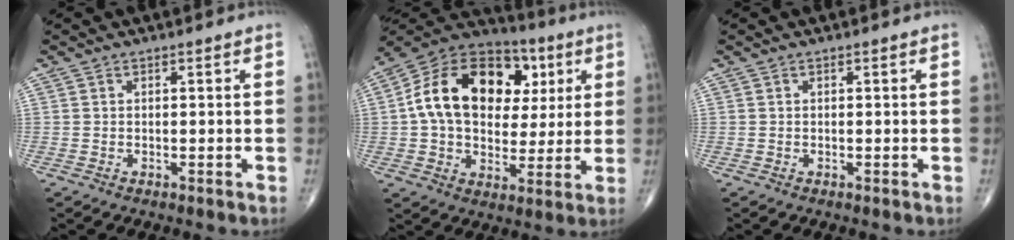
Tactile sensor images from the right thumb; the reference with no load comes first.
{"total": 22.4, "force": [4.7, 15.3, 15.7], "torque": [-0.239, 0.017, 0.071]}
{"total": 0.0}